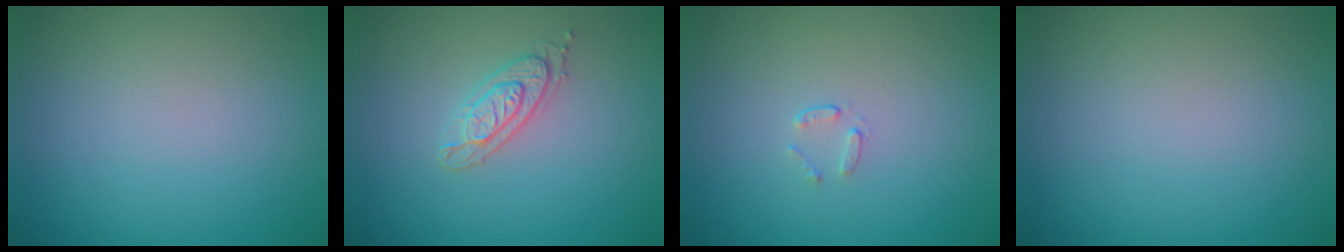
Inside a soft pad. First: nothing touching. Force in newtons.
{"total": 2.3, "press": 2.2, "slide": 0.5}
{"total": 0.7, "press": 0.4, "slide": 0.6}
{"total": 0.0}